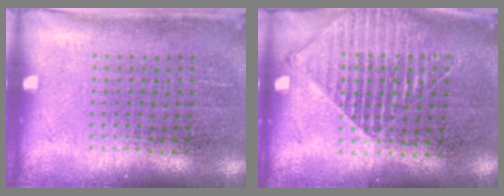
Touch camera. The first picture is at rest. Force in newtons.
{"total": 1.6, "press": 1.4, "slide": 0.8}